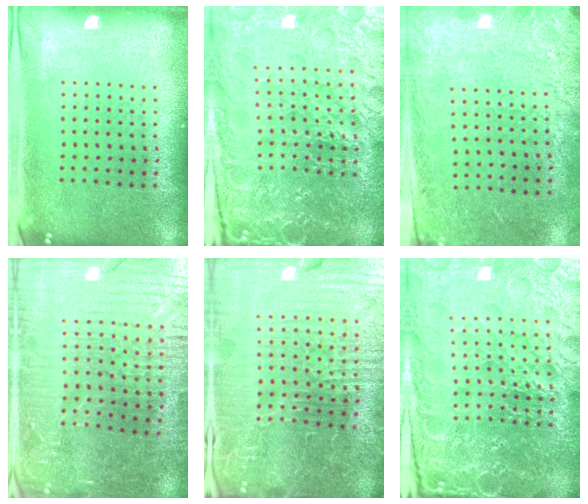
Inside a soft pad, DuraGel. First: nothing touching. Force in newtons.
{"total": 5.5, "press": 5.1, "slide": 2.0}
{"total": 2.7, "press": 1.9, "slide": 1.9}
{"total": 4.4, "press": 4.2, "slide": 1.3}
{"total": 7.1, "press": 6.4, "slide": 3.1}
{"total": 6.2, "press": 5.6, "slide": 2.8}